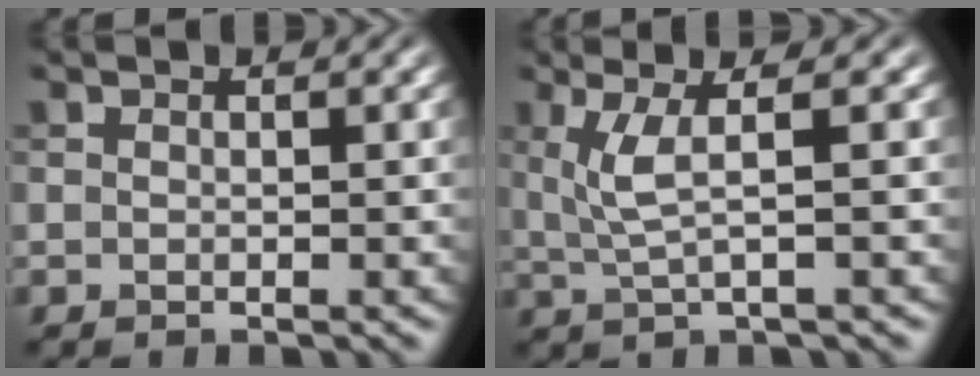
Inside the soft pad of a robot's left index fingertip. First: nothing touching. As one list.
[{"total": 3.2, "force": [0.6, 0.5, 3.1], "torque": [-0.067, 0.001, 0.014]}]